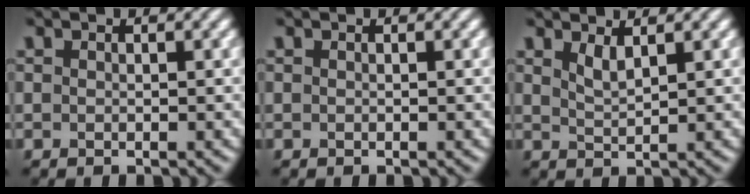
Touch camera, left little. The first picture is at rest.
{"total": 0.0}
{"total": 1.6, "force": [1.1, 0.4, 1.1], "torque": [-0.024, -0.003, 0.024]}